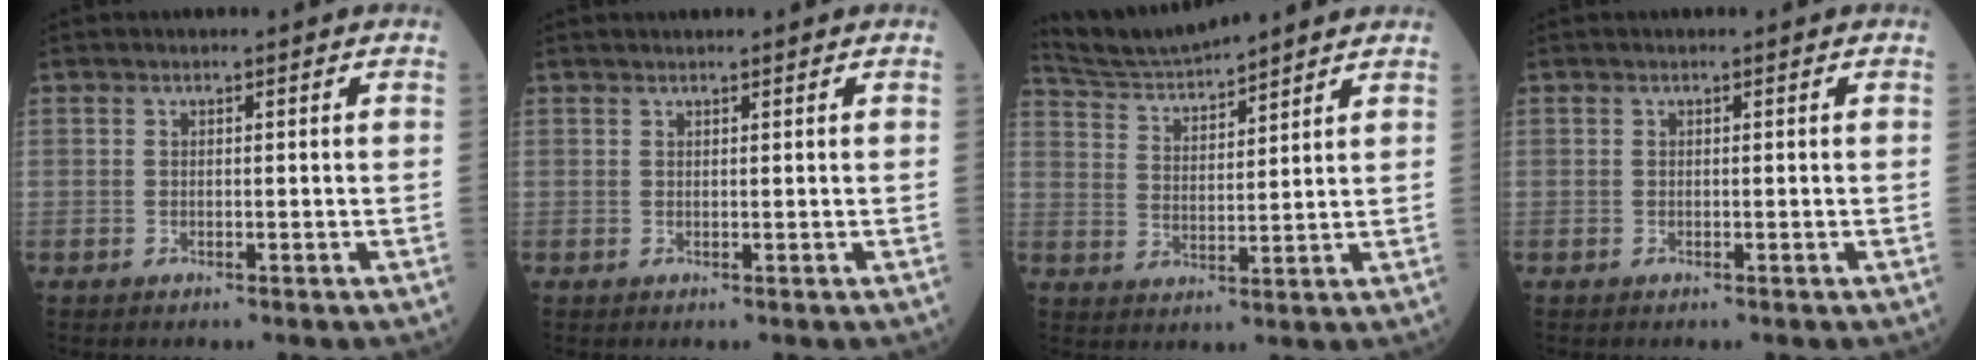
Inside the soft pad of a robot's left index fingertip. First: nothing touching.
{"total": 1.4, "force": [1.3, 0.1, 0.3], "torque": [-0.008, 0.017, 0.024]}
{"total": 9.7, "force": [9.4, 0.1, 2.4], "torque": [-0.061, 0.029, 0.175]}
{"total": 0.0}